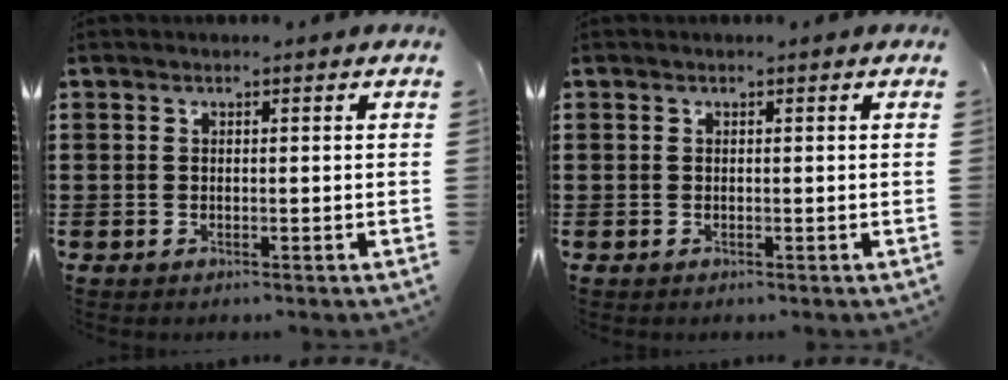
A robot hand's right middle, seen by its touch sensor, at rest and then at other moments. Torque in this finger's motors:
{"motor_torque": [0.24, -0.35, -0.03, -0.01]}